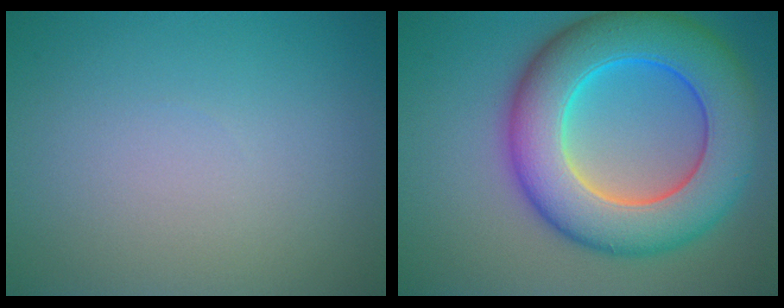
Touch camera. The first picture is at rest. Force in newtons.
{"total": 11.8, "press": 11.8, "slide": 0.4}